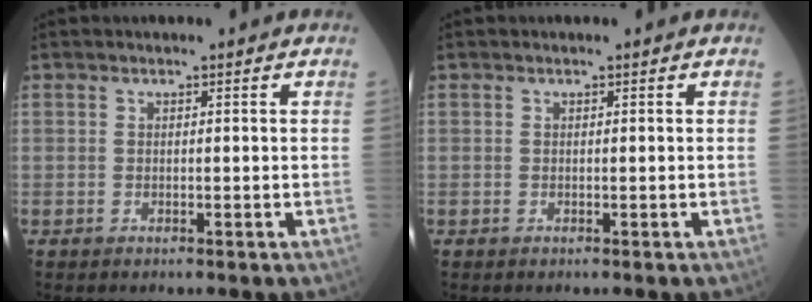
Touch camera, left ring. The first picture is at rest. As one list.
[{"total": 0.0}]